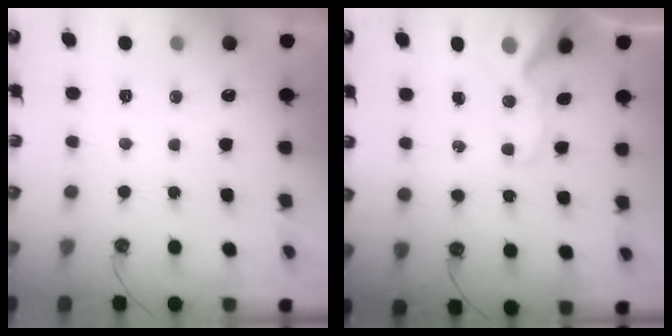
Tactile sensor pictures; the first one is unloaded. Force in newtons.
{"total": 14.8, "press": 14.6, "slide": 2.2}